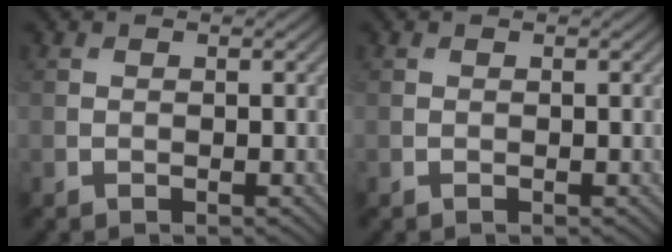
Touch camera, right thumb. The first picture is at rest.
{"total": 0.0}